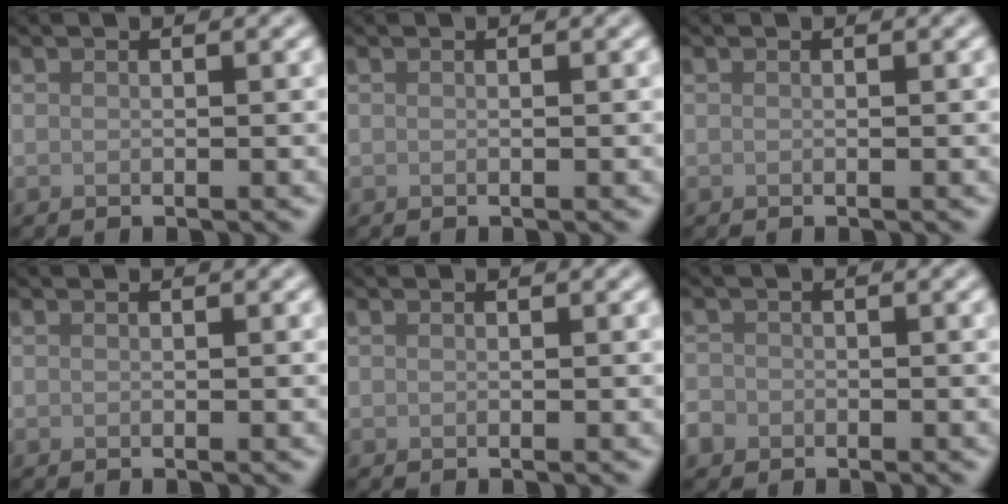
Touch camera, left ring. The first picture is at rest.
{"total": 0.0}
{"total": 0.0}
{"total": 0.0}
{"total": 0.0}
{"total": 1.5, "force": [-0.7, 1.3, 0.2], "torque": [0.002, 0.002, -0.018]}